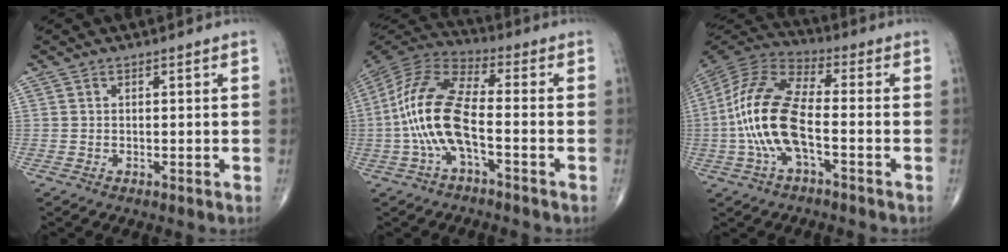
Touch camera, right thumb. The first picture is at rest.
{"total": 14.2, "force": [-2.9, 5.0, 13.0], "torque": [-0.287, 0.038, -0.064]}
{"total": 15.5, "force": [-3.0, 6.0, 14.0], "torque": [-0.307, 0.034, -0.064]}